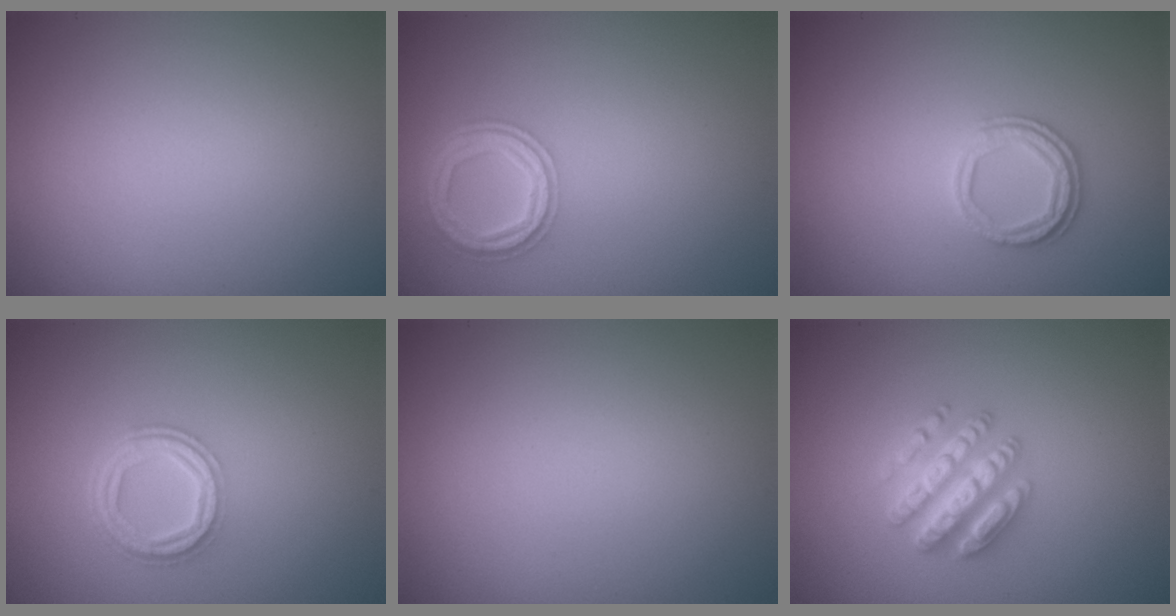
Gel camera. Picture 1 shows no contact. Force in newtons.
{"total": 4.1, "press": 3.2, "slide": 2.5}
{"total": 2.5, "press": 2.3, "slide": 0.9}
{"total": 4.0, "press": 3.0, "slide": 2.7}
{"total": 0.0}
{"total": 4.5, "press": 4.4, "slide": 0.8}